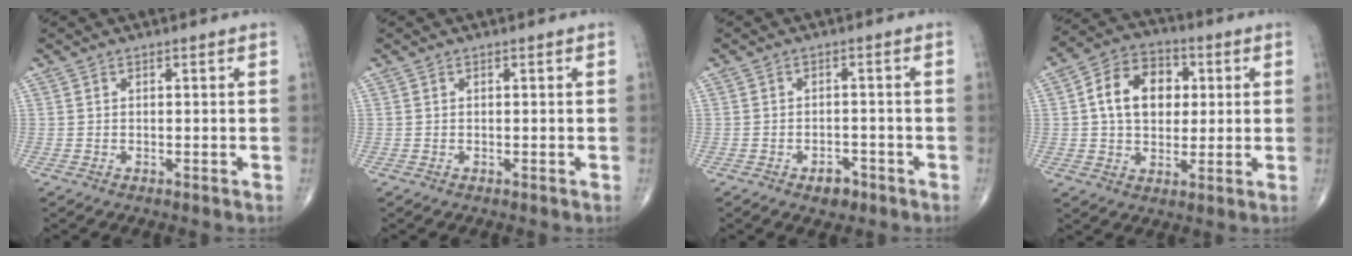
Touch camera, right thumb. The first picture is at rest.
{"total": 0.0}
{"total": 3.4, "force": [-2.0, 2.0, 1.7], "torque": [-0.014, 0.011, -0.025]}
{"total": 12.9, "force": [2.2, 9.3, 8.6], "torque": [-0.114, 0.011, 0.031]}